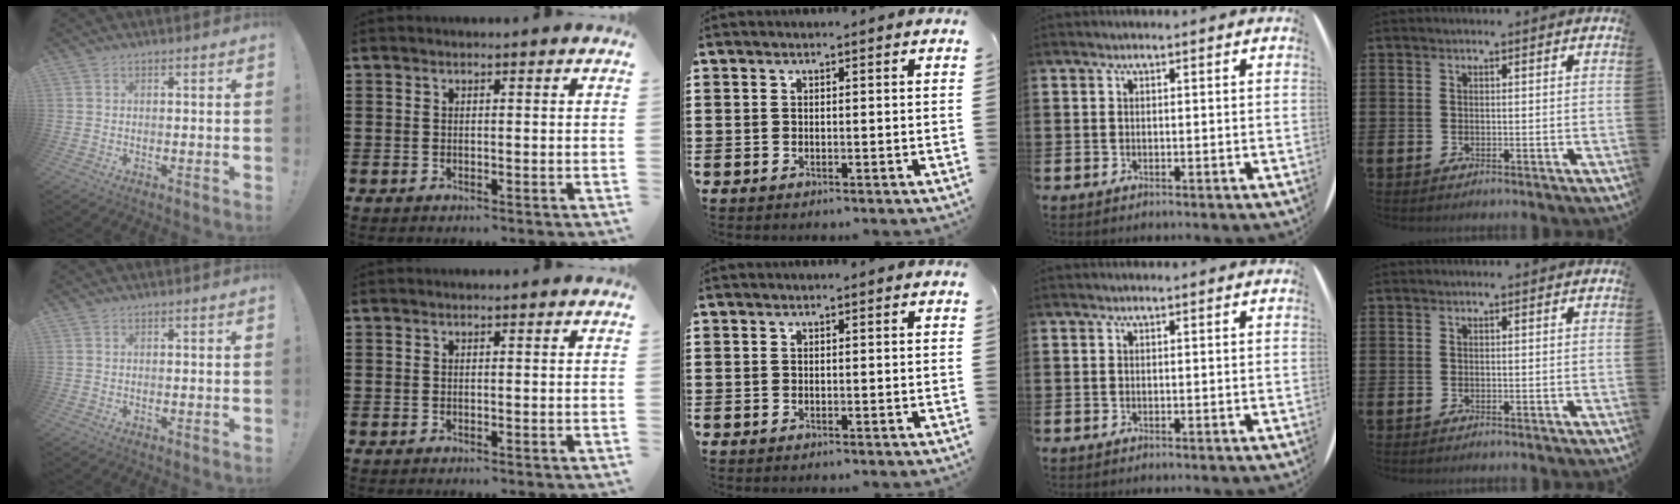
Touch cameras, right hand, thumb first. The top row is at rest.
{}